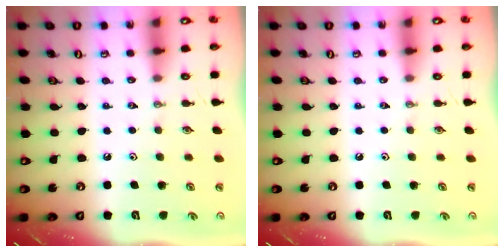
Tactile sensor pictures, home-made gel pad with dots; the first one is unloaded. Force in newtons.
{"total": 0.0}